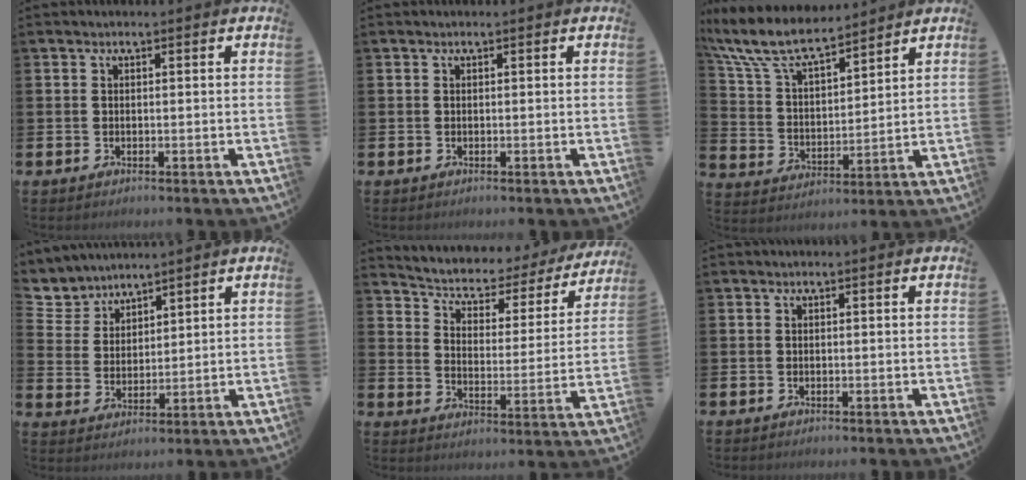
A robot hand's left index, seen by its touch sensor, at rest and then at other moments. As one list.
[{"total": 0.0}, {"total": 8.8, "force": [8.0, 1.9, 3.2], "torque": [-0.101, -0.041, 0.143]}, {"total": 4.8, "force": [4.5, 1.7, -0.4], "torque": [-0.022, -0.023, 0.082]}, {"total": 4.5, "force": [3.9, 1.9, 1.1], "torque": [-0.052, -0.031, 0.057]}, {"total": 0.0}]